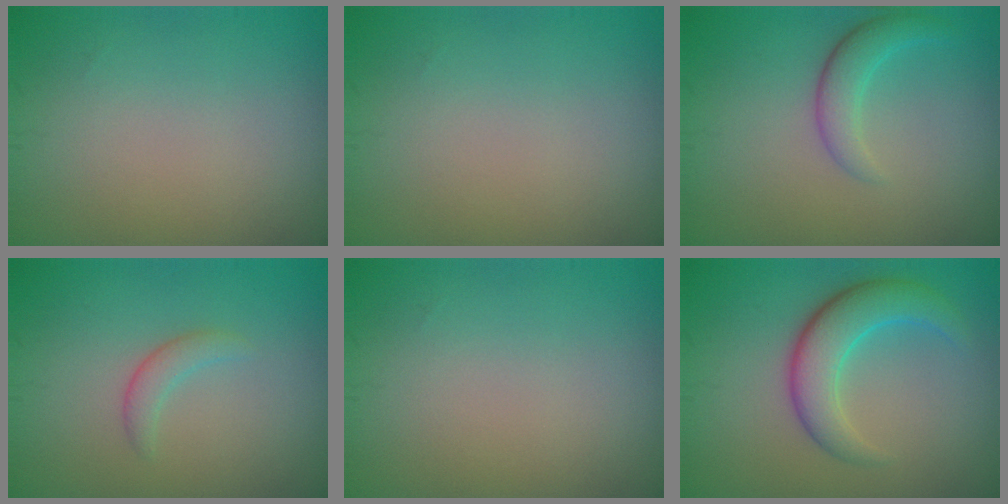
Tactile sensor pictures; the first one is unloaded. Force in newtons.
{"total": 0.0}
{"total": 2.4, "press": 2.4, "slide": 0.1}
{"total": 1.4, "press": 1.4, "slide": 0.2}
{"total": 0.0}
{"total": 4.7, "press": 4.7, "slide": 0.3}